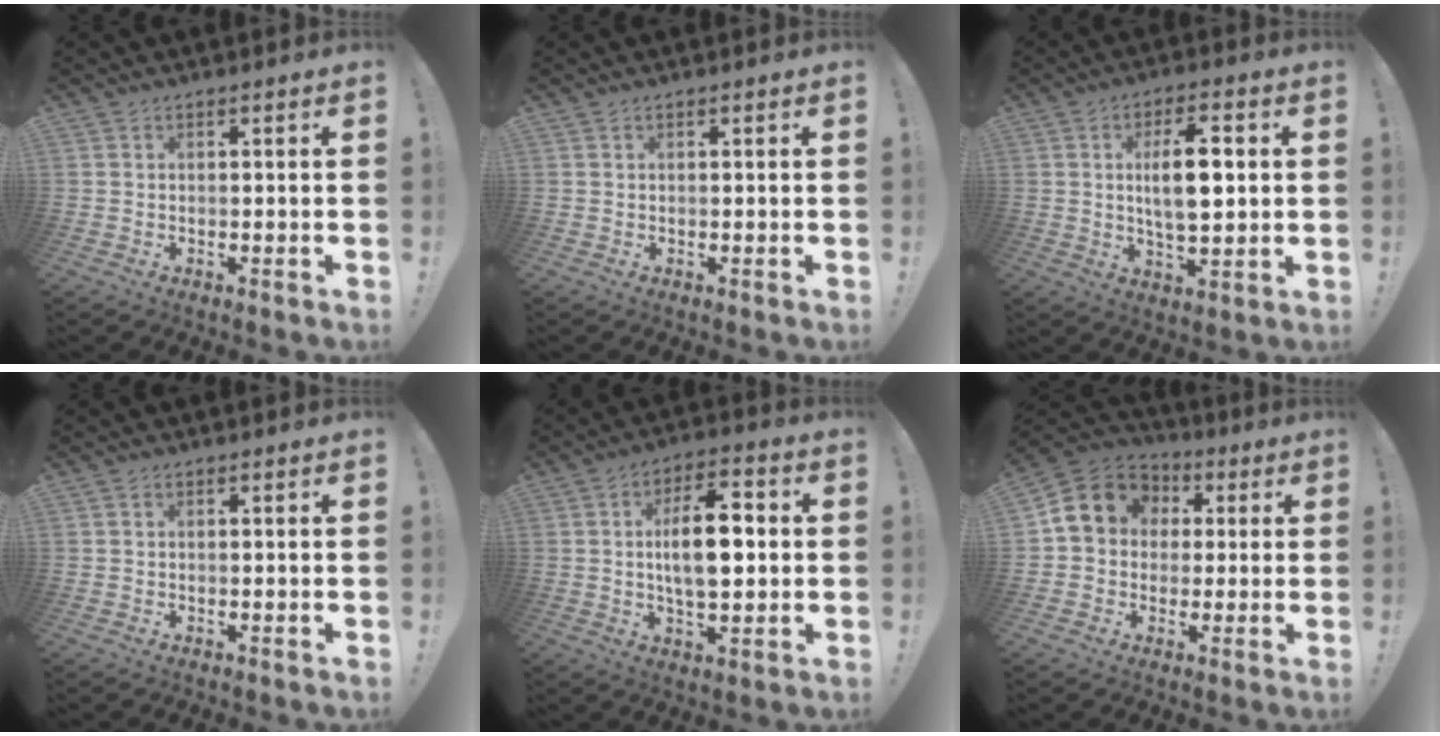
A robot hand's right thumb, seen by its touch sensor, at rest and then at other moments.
{"total": 0.0}
{"total": 11.3, "force": [1.8, 4.5, 10.2], "torque": [-0.168, -0.003, 0.025]}
{"total": 0.0}
{"total": 13.4, "force": [0.9, 6.4, 11.7], "torque": [-0.195, 0.003, 0.009]}
{"total": 13.0, "force": [2.9, 11.0, 6.3], "torque": [-0.095, 0.000, 0.060]}